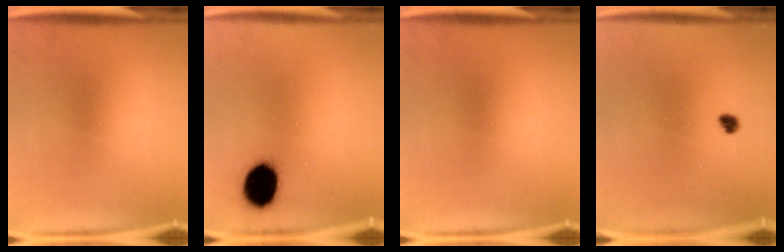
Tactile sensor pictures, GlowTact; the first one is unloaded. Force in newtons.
{"total": 11.5}
{"total": 0.0}
{"total": 1.7}